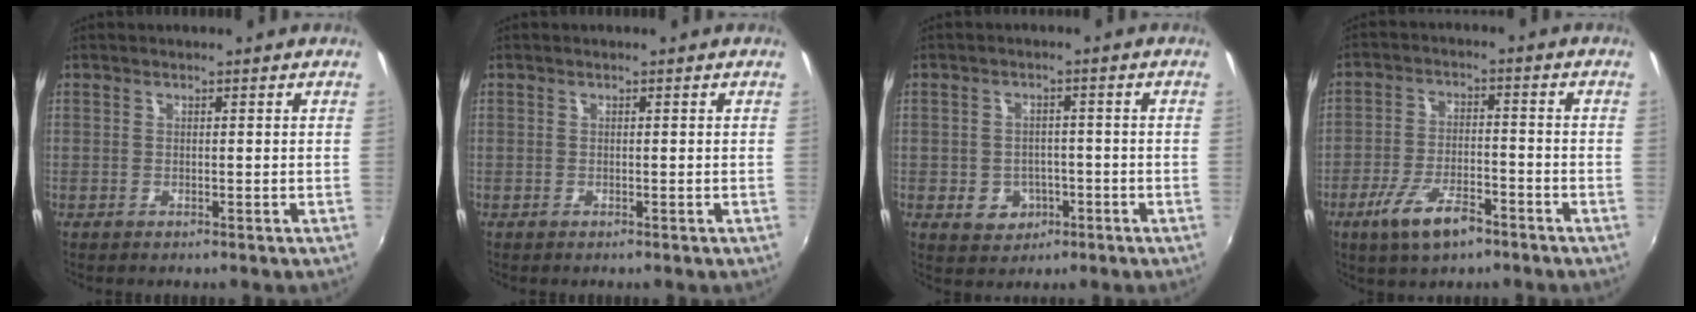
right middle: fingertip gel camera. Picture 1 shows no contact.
{"total": 0.0}
{"total": 5.5, "force": [-2.0, 4.8, 1.9], "torque": [-0.049, 0.007, -0.016]}
{"total": 9.5, "force": [-6.0, 3.3, 6.6], "torque": [-0.145, -0.012, -0.105]}